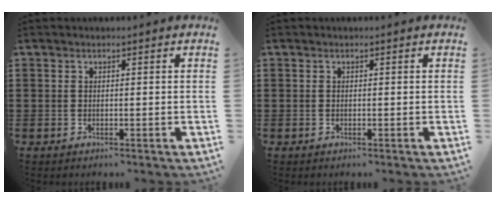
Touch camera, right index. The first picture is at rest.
{"total": 0.0}